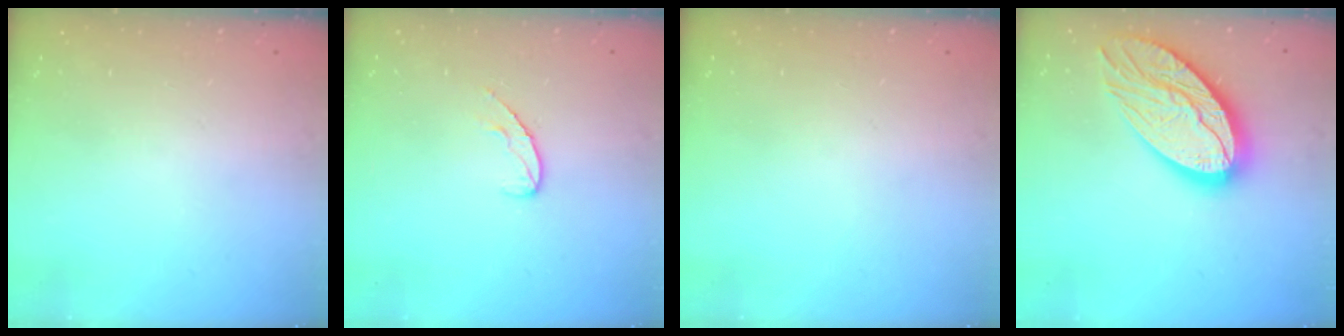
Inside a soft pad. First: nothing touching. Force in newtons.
{"total": 7.2, "press": 7.2, "slide": 0.6}
{"total": 0.0}
{"total": 20.4, "press": 20.3, "slide": 1.7}